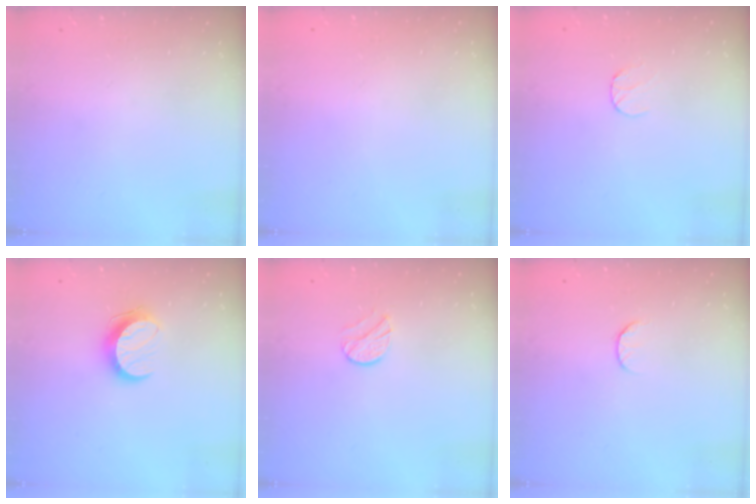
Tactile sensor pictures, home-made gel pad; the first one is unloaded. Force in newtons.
{"total": 0.0}
{"total": 5.1, "press": 5.1, "slide": 0.5}
{"total": 10.0, "press": 10.0, "slide": 0.4}
{"total": 8.1, "press": 8.1, "slide": 0.7}
{"total": 6.3, "press": 6.3, "slide": 0.7}